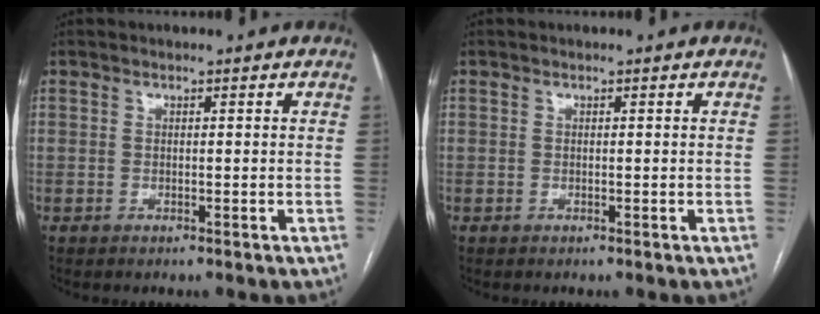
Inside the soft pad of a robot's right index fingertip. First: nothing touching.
{"total": 0.0}